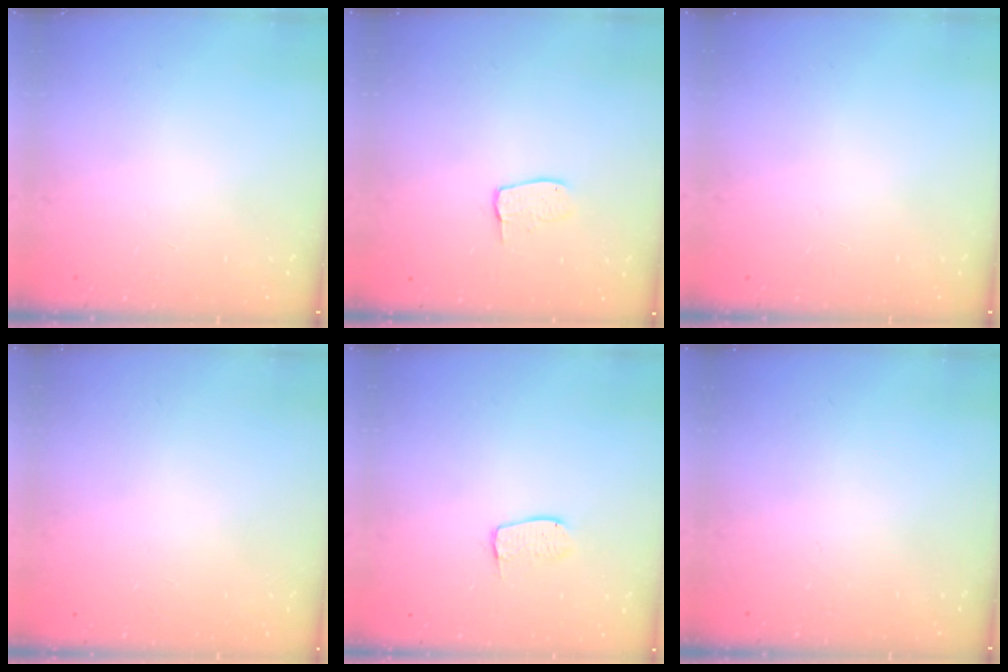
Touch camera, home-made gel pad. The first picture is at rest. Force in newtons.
{"total": 5.2, "press": 5.2, "slide": 0.3}
{"total": 0.0}
{"total": 0.0}
{"total": 6.6, "press": 6.5, "slide": 0.5}
{"total": 0.0}